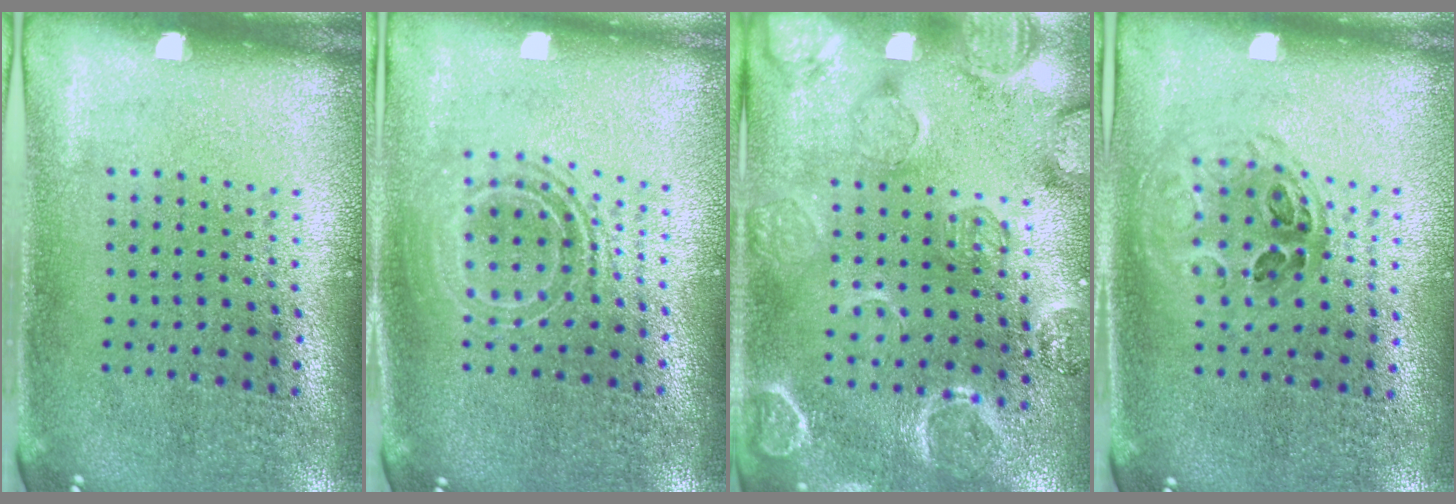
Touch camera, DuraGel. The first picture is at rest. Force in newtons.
{"total": 1.7, "press": 1.4, "slide": 1.0}
{"total": 2.4, "press": 2.3, "slide": 0.6}
{"total": 0.9, "press": 0.9, "slide": 0.2}